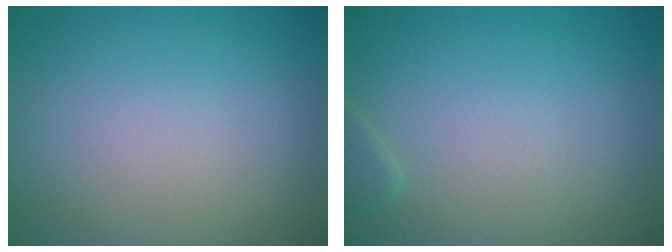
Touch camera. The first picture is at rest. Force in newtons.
{"total": 0.8, "press": 0.8, "slide": 0.0}